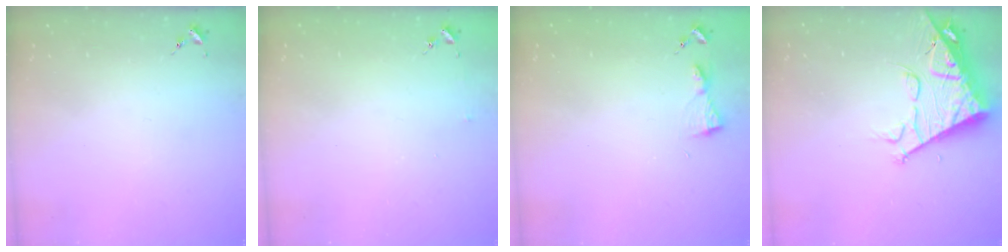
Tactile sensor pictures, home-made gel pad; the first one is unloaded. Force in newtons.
{"total": 2.5, "press": 2.5, "slide": 0.2}
{"total": 3.9, "press": 3.9, "slide": 0.4}
{"total": 13.9, "press": 13.8, "slide": 1.4}